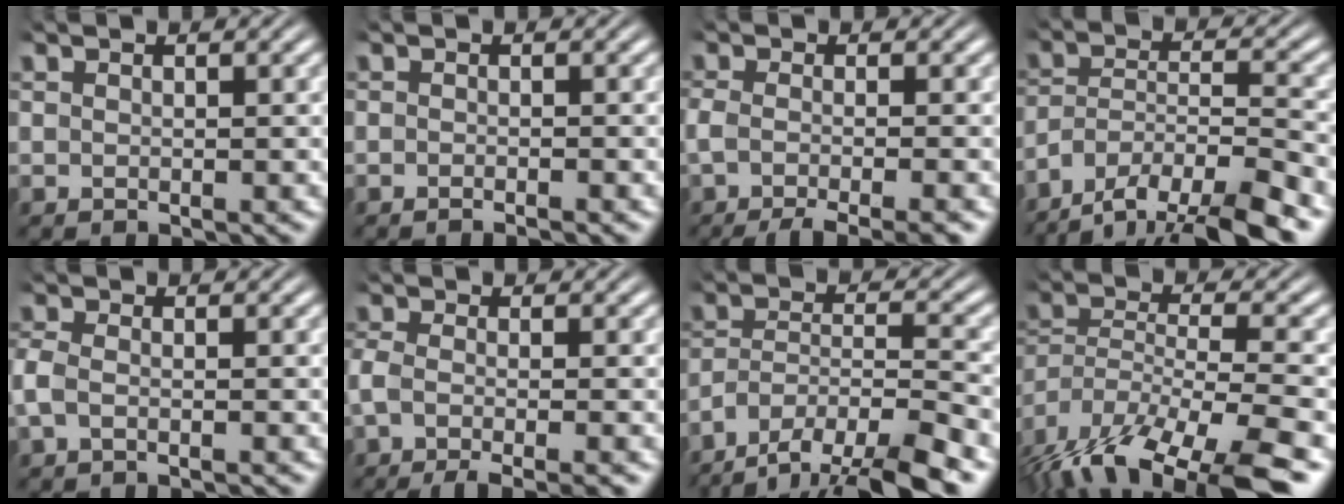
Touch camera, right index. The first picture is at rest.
{"total": 1.1, "force": [-1.0, -0.1, 0.4], "torque": [-0.005, 0.000, -0.021]}
{"total": 8.6, "force": [-6.5, 2.9, 4.8], "torque": [-0.077, -0.024, -0.088]}
{"total": 9.7, "force": [-5.5, 6.0, 5.3], "torque": [-0.085, -0.021, -0.090]}
{"total": 2.0, "force": [-1.1, 1.1, 1.4], "torque": [-0.043, -0.008, -0.015]}
{"total": 7.6, "force": [-5.5, 2.7, 4.4], "torque": [-0.081, -0.026, -0.072]}
{"total": 9.0, "force": [-5.1, 5.1, 5.3], "torque": [-0.089, -0.024, -0.080]}
{"total": 10.6, "force": [-6.1, 5.3, 6.9], "torque": [-0.138, -0.055, -0.071]}